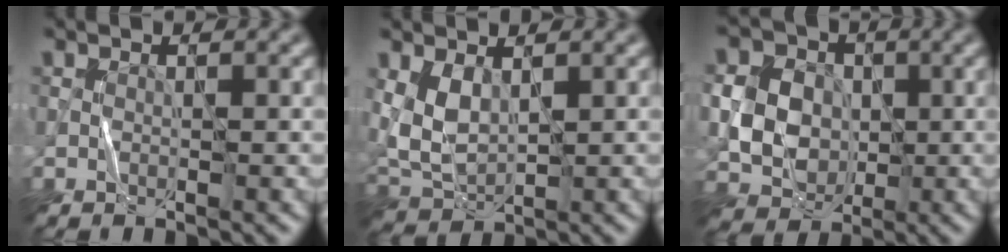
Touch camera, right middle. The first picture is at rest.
{"total": 3.8, "force": [1.3, 2.1, 2.8], "torque": [-0.068, -0.003, 0.031]}
{"total": 6.8, "force": [0.0, 5.9, 3.4], "torque": [-0.062, 0.008, -0.008]}